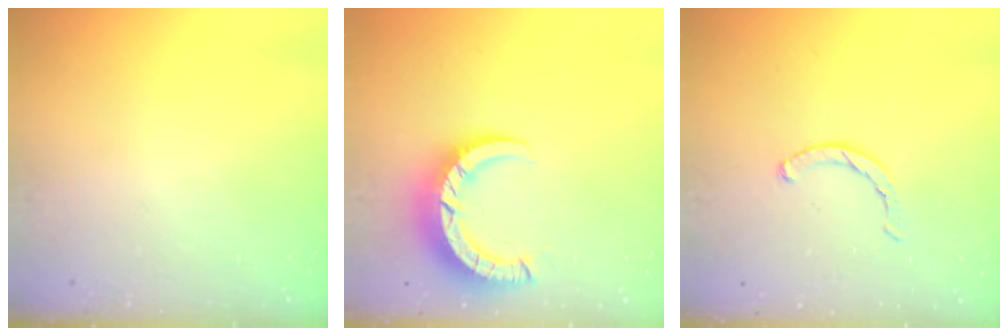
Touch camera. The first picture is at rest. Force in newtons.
{"total": 8.9, "press": 8.8, "slide": 1.1}
{"total": 1.8, "press": 1.8, "slide": 0.3}